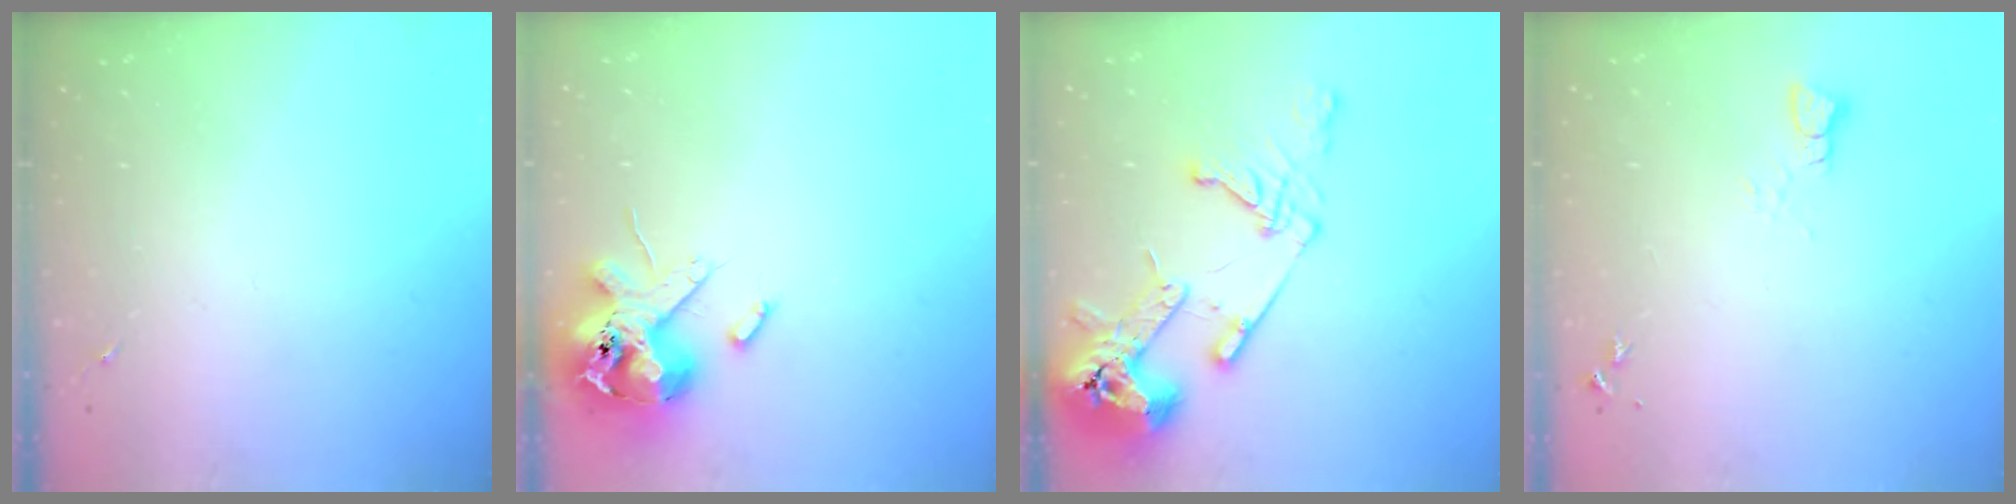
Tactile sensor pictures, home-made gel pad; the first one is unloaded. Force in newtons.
{"total": 14.2, "press": 14.0, "slide": 2.4}
{"total": 18.8, "press": 18.6, "slide": 2.5}
{"total": 2.2, "press": 2.2, "slide": 0.2}